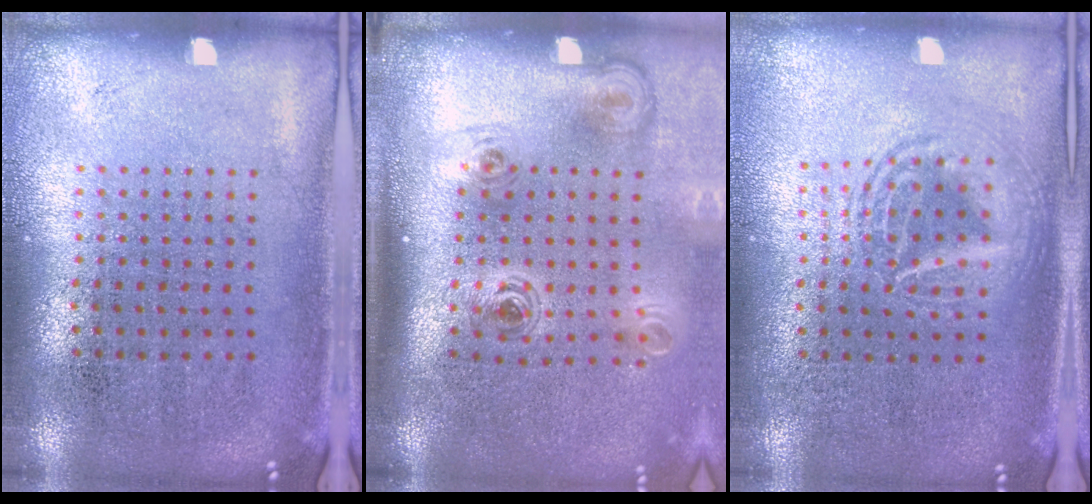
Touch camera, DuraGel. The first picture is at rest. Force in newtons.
{"total": 2.2, "press": 1.5, "slide": 1.7}
{"total": 1.6, "press": 1.6, "slide": 0.2}